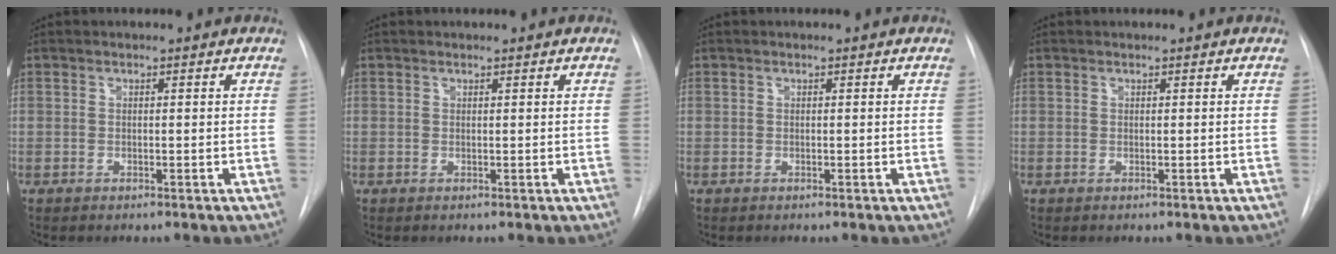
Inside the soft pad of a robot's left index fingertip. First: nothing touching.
{"total": 0.0}
{"total": 0.0}
{"total": 0.0}